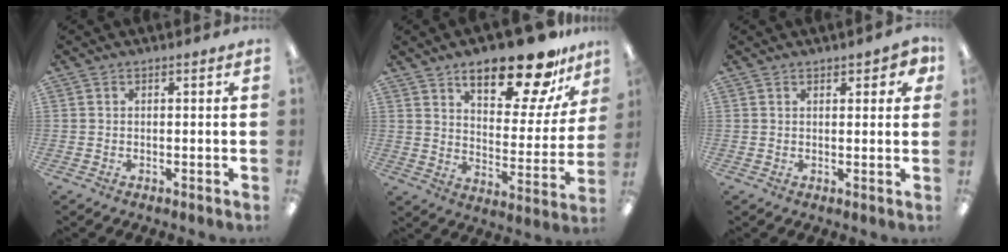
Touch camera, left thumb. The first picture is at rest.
{"total": 20.6, "force": [14.7, 7.4, 12.4], "torque": [-0.174, -0.087, 0.238]}
{"total": 3.2, "force": [1.9, 1.3, 2.2], "torque": [-0.020, -0.006, 0.029]}